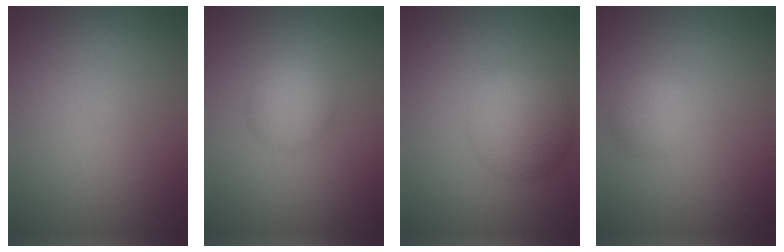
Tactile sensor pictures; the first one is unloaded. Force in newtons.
{"total": 2.9, "press": 2.9, "slide": 0.1}
{"total": 5.3, "press": 5.3, "slide": 0.2}
{"total": 1.9, "press": 1.9, "slide": 0.1}